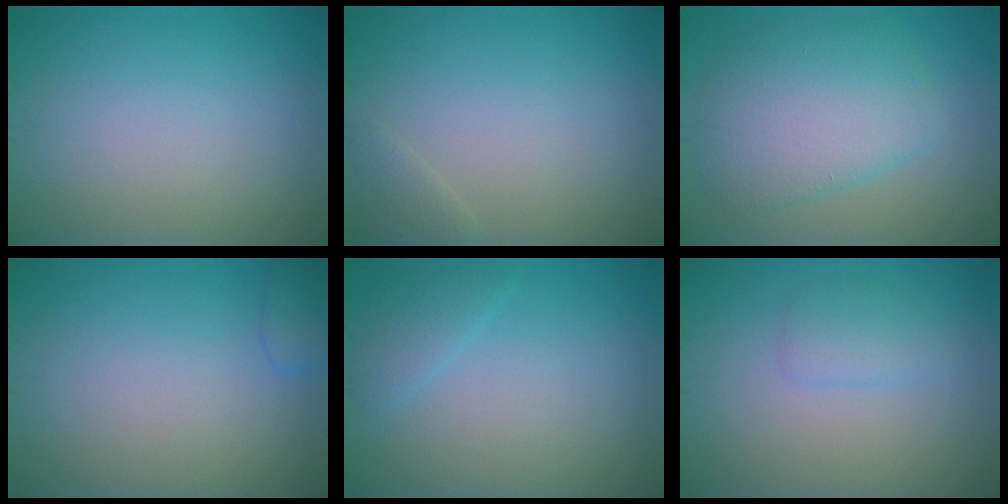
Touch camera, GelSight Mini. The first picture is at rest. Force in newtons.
{"total": 1.1, "press": 1.1, "slide": 0.0}
{"total": 6.0, "press": 6.0, "slide": 0.2}
{"total": 1.5, "press": 1.5, "slide": 0.1}
{"total": 1.5, "press": 1.5, "slide": 0.1}
{"total": 1.7, "press": 1.7, "slide": 0.2}